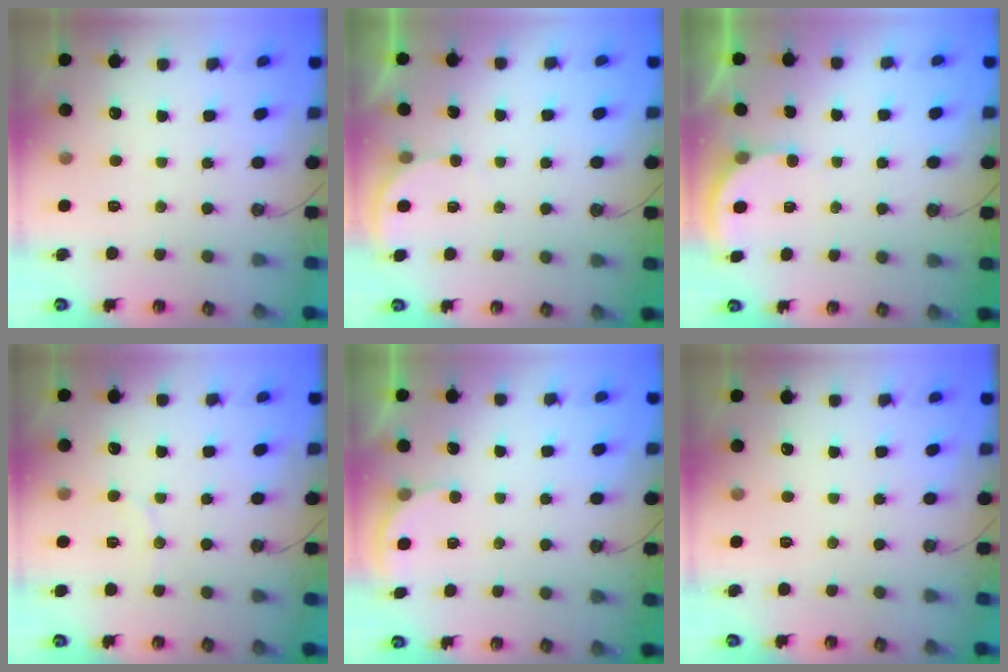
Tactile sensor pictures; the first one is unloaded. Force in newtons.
{"total": 1.6, "press": 1.6, "slide": 0.1}
{"total": 2.4, "press": 2.4, "slide": 0.3}
{"total": 3.8, "press": 3.8, "slide": 0.4}
{"total": 2.5, "press": 2.5, "slide": 0.2}
{"total": 0.0}